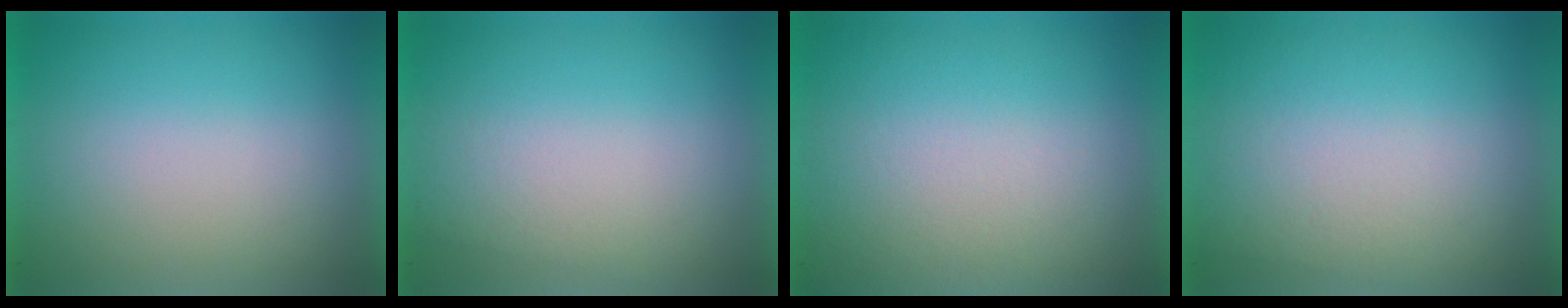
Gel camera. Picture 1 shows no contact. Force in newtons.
{"total": 1.0}
{"total": 2.5}
{"total": 2.6}